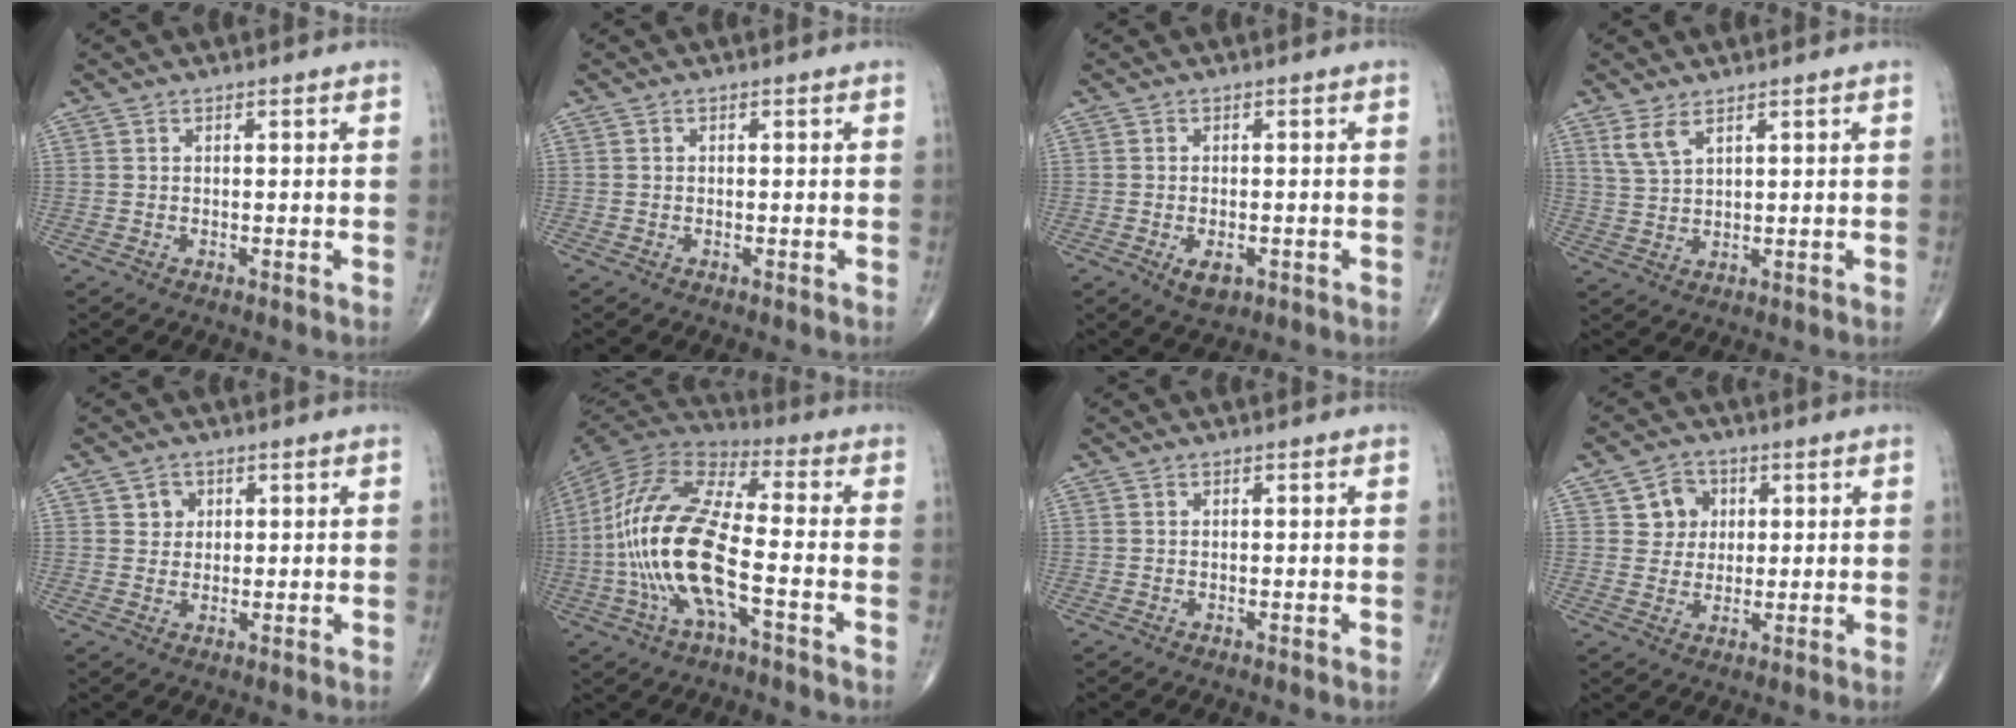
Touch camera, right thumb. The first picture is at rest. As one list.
[{"total": 0.0}, {"total": 3.7, "force": [-1.4, 2.0, 2.8], "torque": [-0.042, -0.001, -0.015]}, {"total": 4.1, "force": [2.6, 1.6, 2.8], "torque": [-0.060, -0.008, 0.062]}, {"total": 2.8, "force": [1.1, 2.5, 0.8], "torque": [0.004, -0.004, 0.014]}, {"total": 19.9, "force": [-4.3, 6.6, 18.3], "torque": [-0.398, 0.031, -0.082]}, {"total": 0.0}, {"total": 5.8, "force": [1.7, 5.2, 1.7], "torque": [0.004, -0.001, 0.025]}]